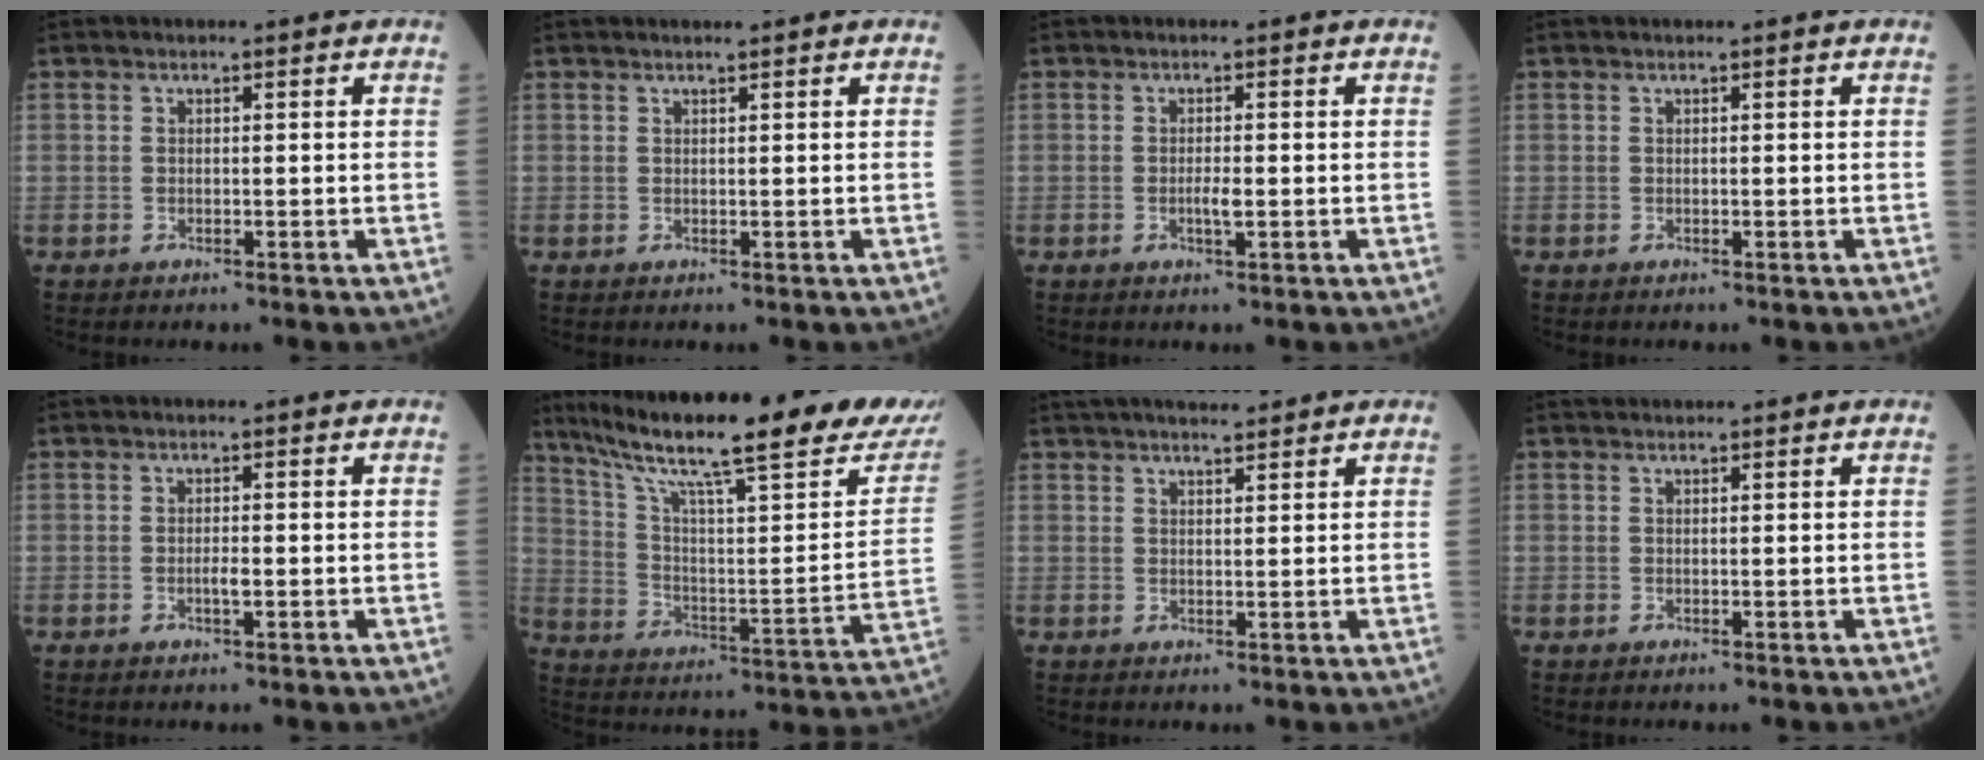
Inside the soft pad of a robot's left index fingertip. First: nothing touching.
{"total": 0.9, "force": [0.8, -0.1, 0.4], "torque": [-0.008, 0.006, 0.017]}
{"total": 1.6, "force": [-0.3, 0.2, 1.5], "torque": [-0.032, -0.003, -0.004]}
{"total": 0.0}
{"total": 1.1, "force": [-0.3, 0.1, 1.1], "torque": [-0.024, -0.002, -0.004]}
{"total": 31.8, "force": [24.7, 3.3, 19.8], "torque": [-0.311, -0.040, 0.341]}
{"total": 8.0, "force": [7.0, 1.3, 3.6], "torque": [-0.054, 0.027, 0.107]}
{"total": 2.3, "force": [2.2, 0.3, 0.6], "torque": [-0.009, 0.028, 0.032]}